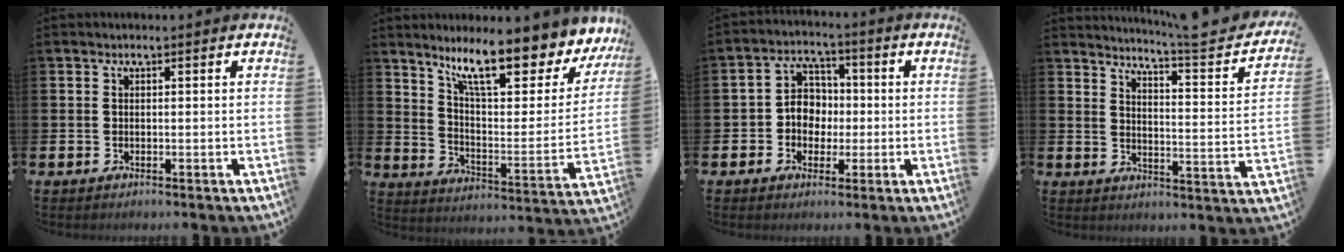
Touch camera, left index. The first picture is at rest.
{"total": 12.8, "force": [10.1, 2.9, 7.3], "torque": [-0.145, -0.068, 0.168]}
{"total": 5.0, "force": [0.0, 4.6, 2.1], "torque": [-0.055, 0.012, -0.006]}
{"total": 5.3, "force": [4.7, -0.3, 2.3], "torque": [-0.047, -0.050, 0.068]}